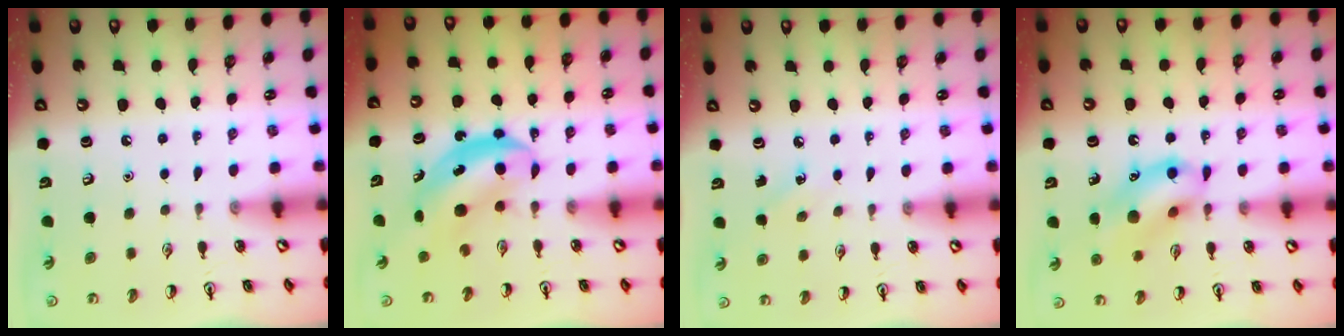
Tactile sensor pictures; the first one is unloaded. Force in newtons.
{"total": 5.2, "press": 5.1, "slide": 1.3}
{"total": 3.6, "press": 3.4, "slide": 1.3}
{"total": 13.4, "press": 13.3, "slide": 2.1}